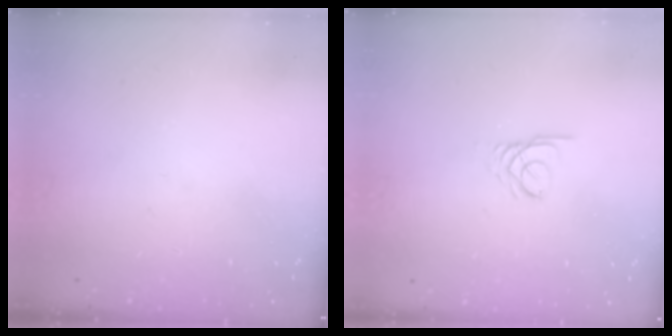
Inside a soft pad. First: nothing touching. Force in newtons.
{"total": 2.7, "press": 2.7, "slide": 0.3}